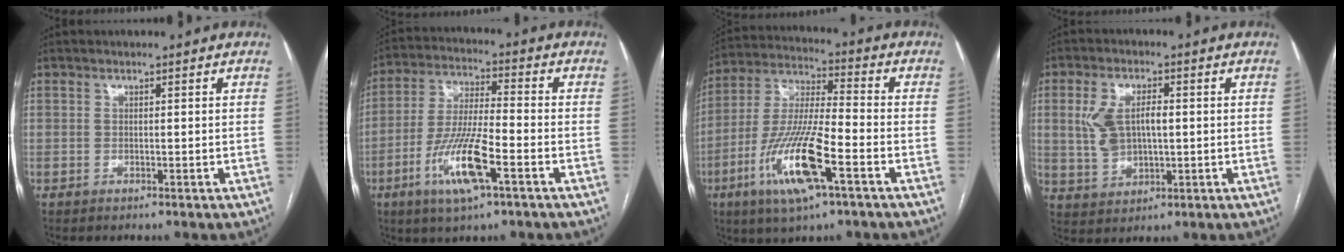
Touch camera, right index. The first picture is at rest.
{"total": 12.0, "force": [-5.1, 1.8, 10.7], "torque": [-0.217, -0.012, -0.094]}
{"total": 15.4, "force": [-6.4, 2.3, 13.9], "torque": [-0.285, -0.016, -0.116]}
{"total": 7.5, "force": [0.9, 4.1, 6.2], "torque": [-0.133, 0.016, 0.025]}